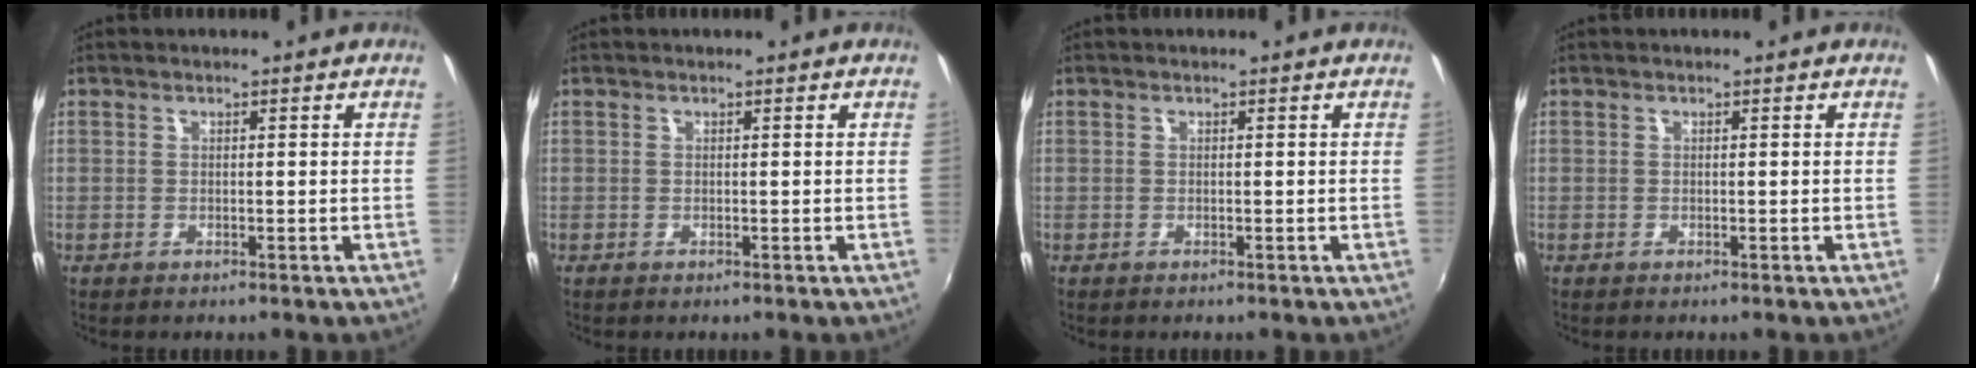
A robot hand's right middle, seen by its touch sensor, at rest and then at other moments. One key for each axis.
{"total": 0.0}
{"total": 0.0}
{"total": 0.0}